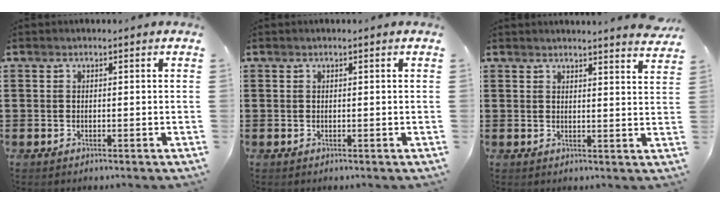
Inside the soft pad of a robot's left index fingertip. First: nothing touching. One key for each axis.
{"total": 0.0}
{"total": 3.0, "fx": 2.9, "fy": -0.6, "fz": 0.3, "tx": -0.008, "ty": -0.016, "tz": 0.053}